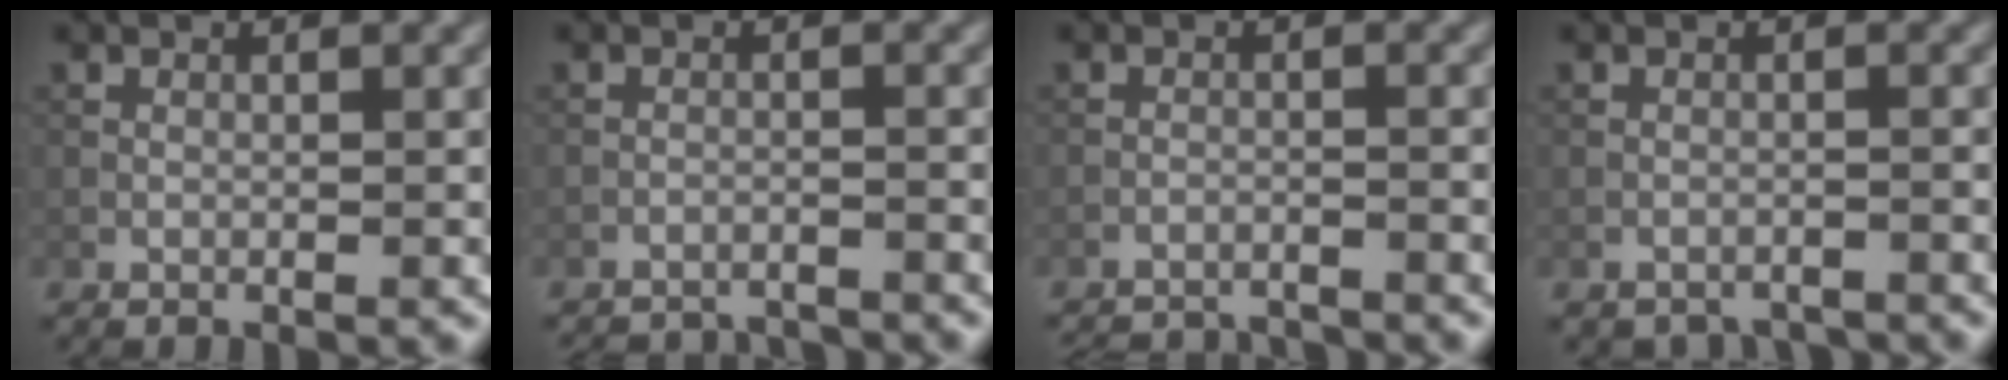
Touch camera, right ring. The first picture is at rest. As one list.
[{"total": 7.2, "force": [-7.1, 1.1, 0.8], "torque": [-0.005, -0.002, -0.098]}, {"total": 7.7, "force": [-7.5, 1.2, 0.9], "torque": [-0.008, -0.005, -0.107]}, {"total": 3.2, "force": [-3.1, 0.7, 0.2], "torque": [-0.010, -0.003, -0.044]}]